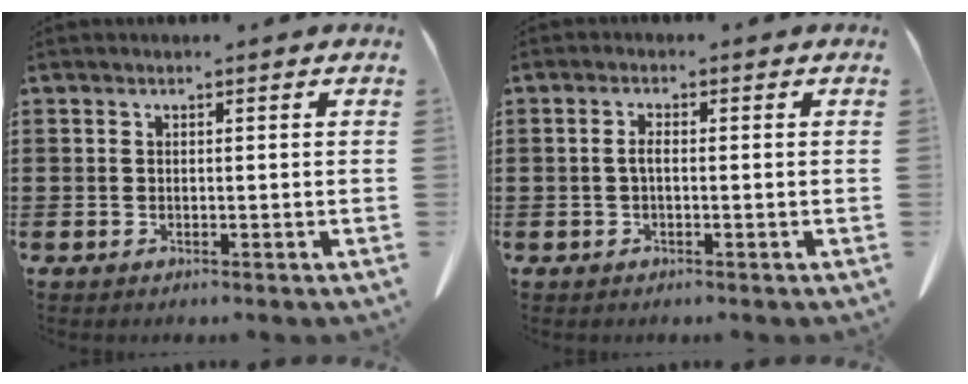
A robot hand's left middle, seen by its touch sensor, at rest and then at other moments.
{"total": 1.7, "force": [-0.2, 0.5, 1.6], "torque": [-0.038, -0.002, -0.006]}